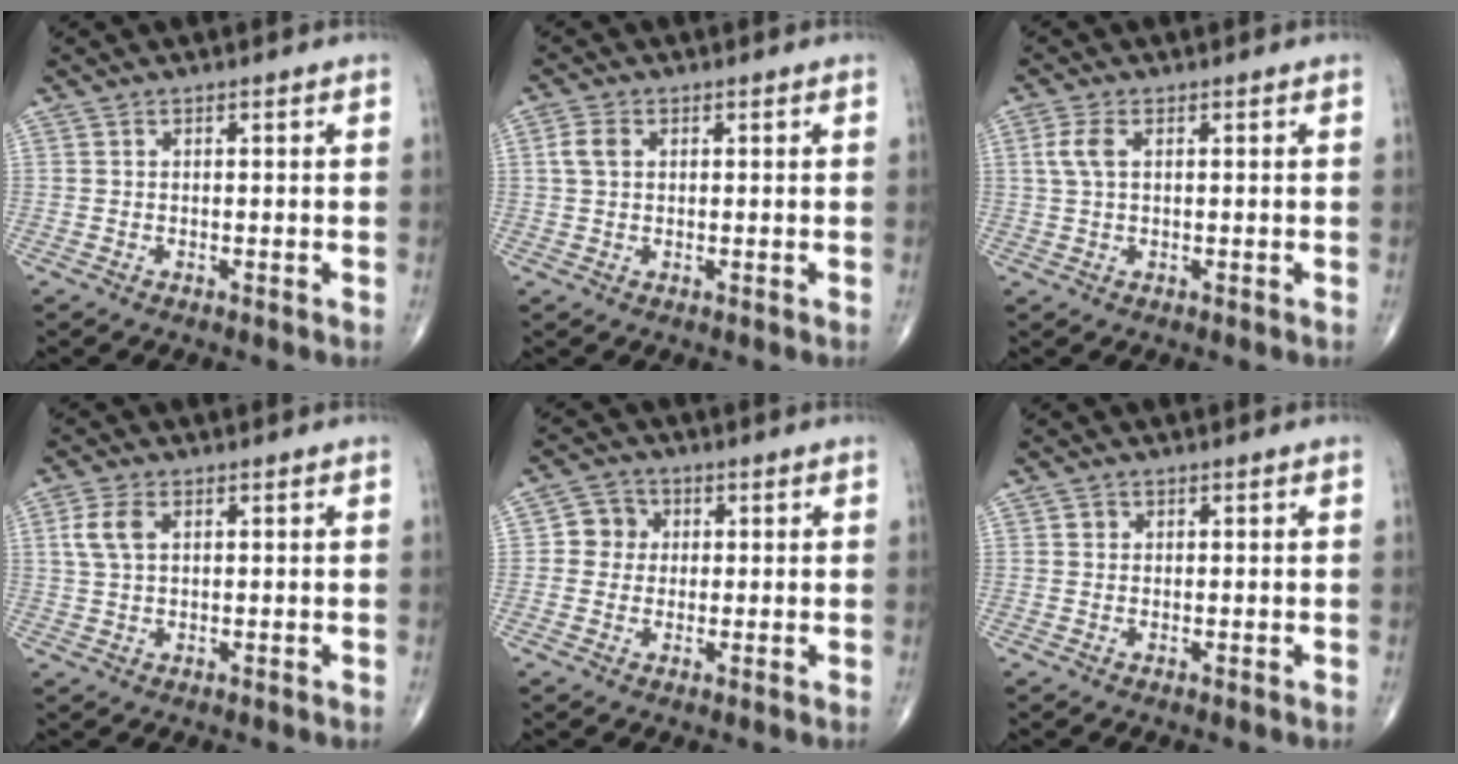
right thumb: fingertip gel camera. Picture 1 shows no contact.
{"total": 3.2, "force": [0.7, 2.2, 2.2], "torque": [-0.048, 0.006, 0.013]}
{"total": 3.6, "force": [0.9, 1.8, 2.9], "torque": [-0.079, 0.011, 0.017]}
{"total": 4.7, "force": [1.3, 2.7, 3.6], "torque": [-0.084, 0.007, 0.025]}
{"total": 4.8, "force": [0.5, 4.5, 1.5], "torque": [0.003, 0.007, -0.001]}
{"total": 0.9, "force": [0.2, 0.9, 0.2], "torque": [0.001, 0.001, 0.003]}